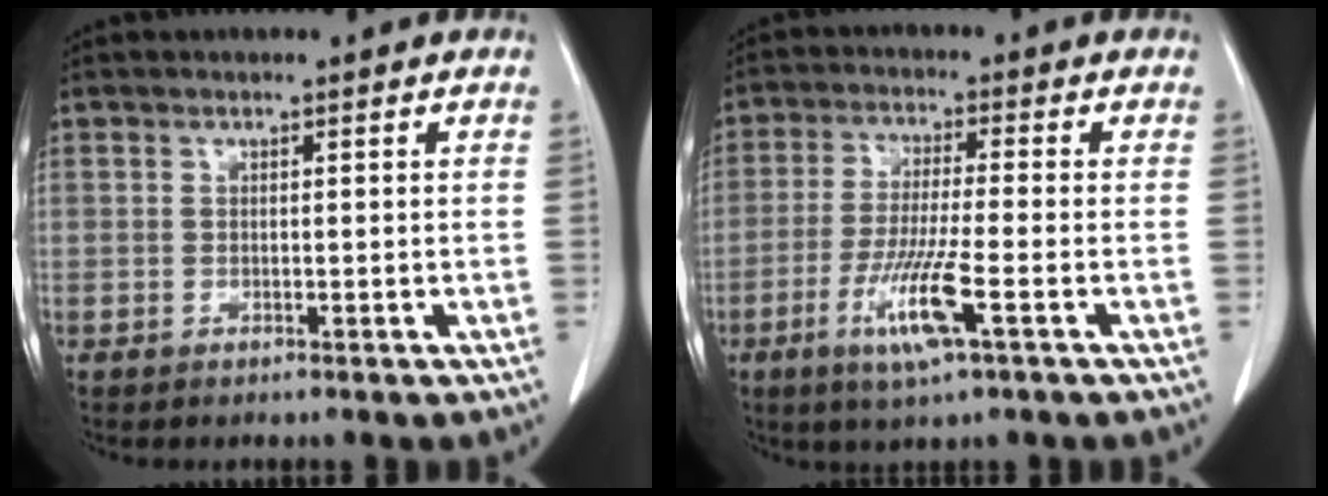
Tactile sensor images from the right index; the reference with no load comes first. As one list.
[{"total": 9.5, "force": [-4.0, 0.4, 8.6], "torque": [-0.173, -0.019, -0.075]}]